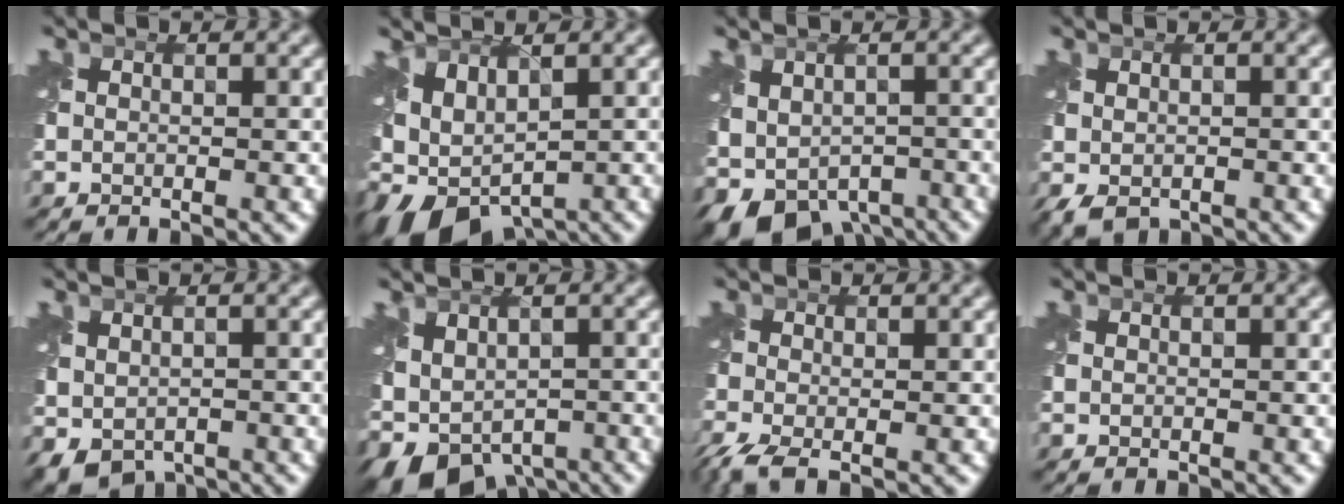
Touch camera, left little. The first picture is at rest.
{"total": 8.1, "force": [-3.2, 4.0, 6.3], "torque": [-0.125, -0.010, -0.055]}
{"total": 7.5, "force": [-4.2, 4.5, 4.4], "torque": [-0.076, -0.030, -0.055]}
{"total": 1.9, "force": [-1.0, 1.2, 1.2], "torque": [-0.029, -0.010, -0.012]}
{"total": 3.8, "force": [-1.6, 2.5, 2.3], "torque": [-0.048, -0.011, -0.024]}
{"total": 7.3, "force": [-3.6, 4.2, 4.8], "torque": [-0.089, -0.024, -0.042]}
{"total": 3.6, "force": [-2.3, 1.1, 2.6], "torque": [-0.067, -0.015, -0.052]}
{"total": 0.0}